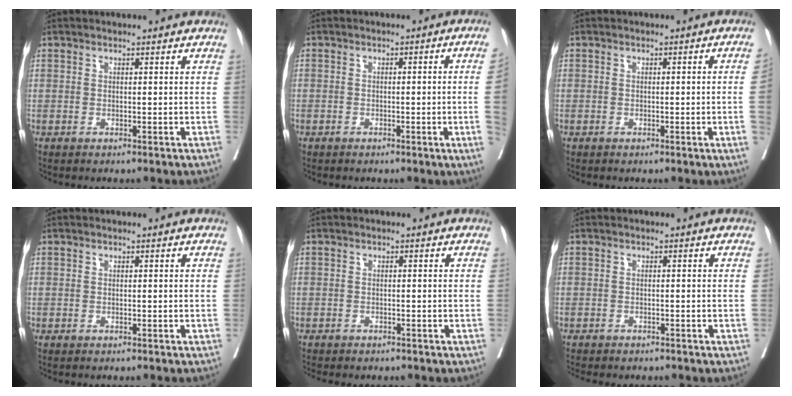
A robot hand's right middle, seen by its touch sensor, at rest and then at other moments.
{"total": 4.3, "force": [-1.0, -0.7, 4.1], "torque": [-0.050, 0.000, -0.013]}
{"total": 2.4, "force": [-0.5, -0.5, 2.3], "torque": [-0.033, 0.002, -0.003]}
{"total": 3.9, "force": [-3.6, 0.1, 1.4], "torque": [-0.017, -0.009, -0.045]}
{"total": 6.8, "force": [-6.2, 1.5, 2.3], "torque": [-0.026, -0.006, -0.078]}
{"total": 8.0, "force": [-7.3, 1.8, 2.7], "torque": [-0.036, -0.008, -0.090]}